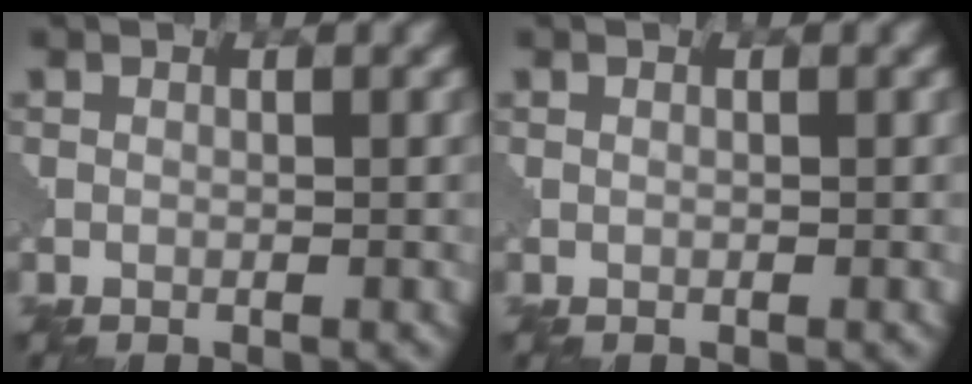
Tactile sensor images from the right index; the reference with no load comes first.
{"total": 0.0}